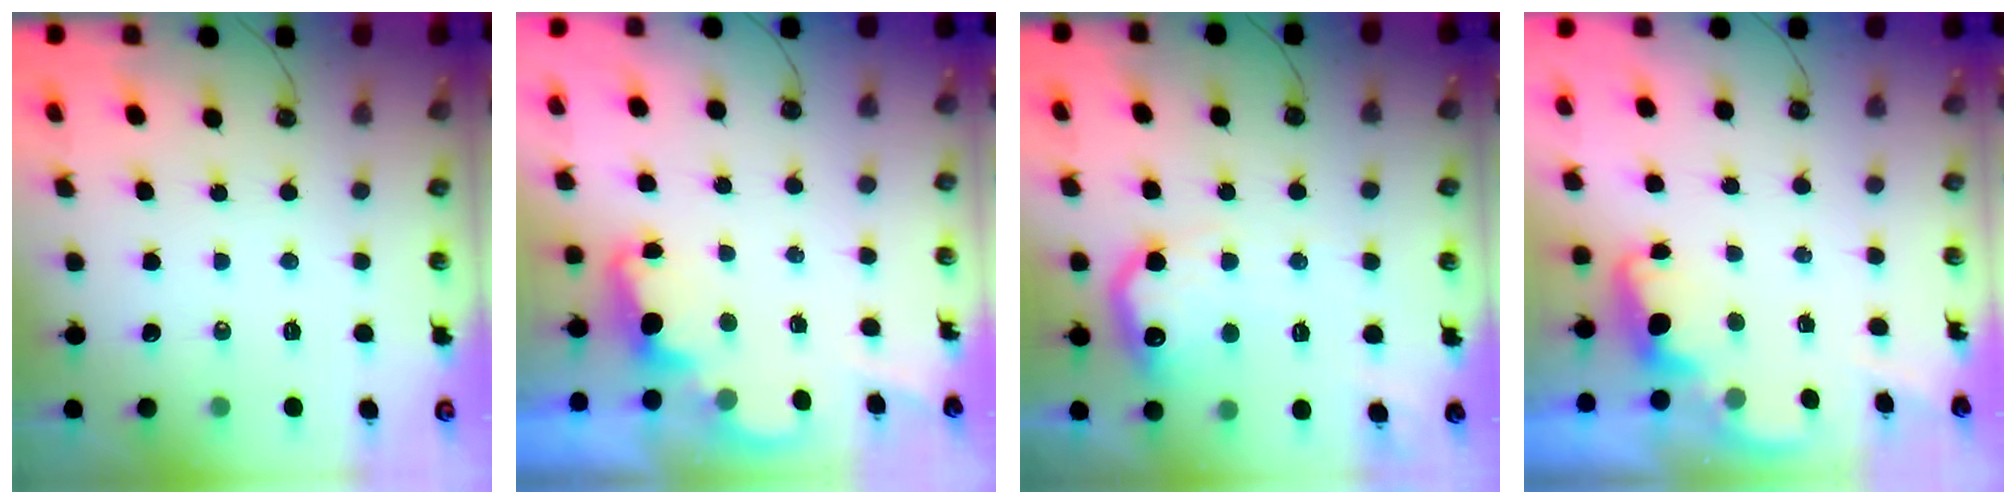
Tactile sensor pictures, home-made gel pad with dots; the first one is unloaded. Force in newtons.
{"total": 2.5, "press": 2.4, "slide": 0.5}
{"total": 14.3, "press": 14.2, "slide": 0.8}
{"total": 2.5, "press": 2.4, "slide": 0.7}